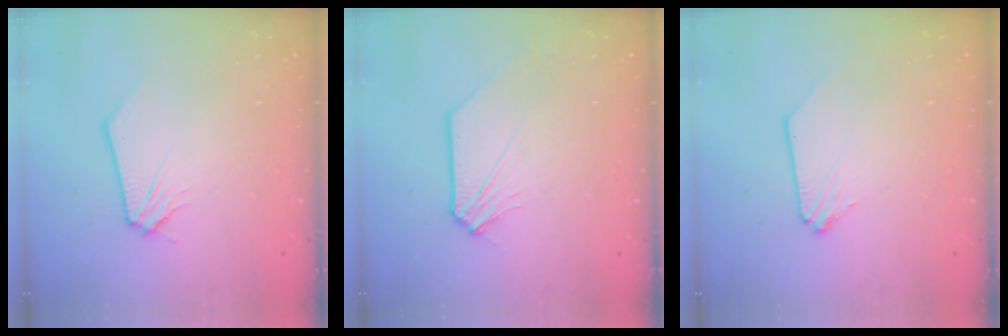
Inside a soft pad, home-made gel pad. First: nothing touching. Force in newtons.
{"total": 3.3, "press": 3.3, "slide": 0.5}
{"total": 0.0}